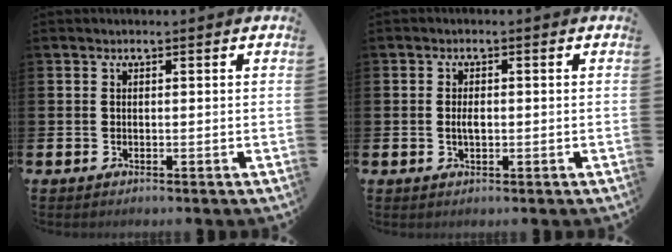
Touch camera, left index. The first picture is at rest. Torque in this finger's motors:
{"motor_torque": [0.53, 0.17, 0.02, 0.05]}